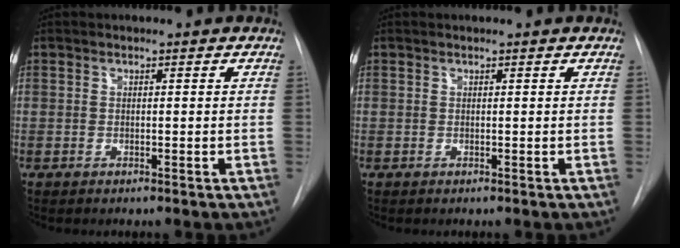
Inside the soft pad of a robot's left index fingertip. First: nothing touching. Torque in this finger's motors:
{"motor_torque": [0.18, -0.16, 0.03, 0.01]}